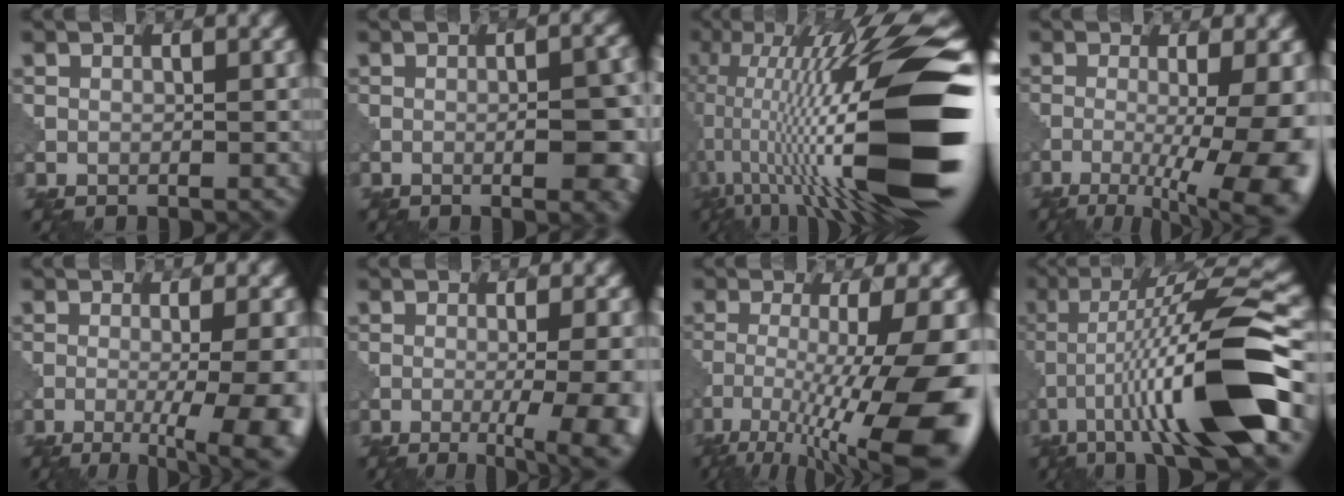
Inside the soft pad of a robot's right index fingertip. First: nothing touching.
{"total": 6.5, "force": [-1.2, 1.7, 6.1], "torque": [-0.085, -0.002, -0.011]}
{"total": 18.5, "force": [-1.8, 4.4, 17.9], "torque": [-0.308, 0.038, -0.034]}
{"total": 12.2, "force": [-2.9, 4.0, 11.2], "torque": [-0.137, -0.011, -0.036]}
{"total": 9.7, "force": [-2.7, 3.0, 8.8], "torque": [-0.101, 0.001, -0.034]}
{"total": 8.8, "force": [-2.1, 3.1, 8.0], "torque": [-0.072, 0.007, -0.030]}
{"total": 13.6, "force": [-6.0, 3.3, 11.7], "torque": [-0.204, -0.022, -0.090]}
{"total": 12.6, "force": [-4.2, 1.9, 11.8], "torque": [-0.194, 0.019, -0.069]}